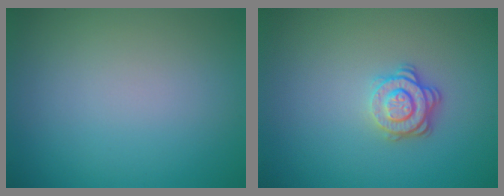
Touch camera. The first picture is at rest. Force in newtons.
{"total": 3.0, "press": 2.6, "slide": 1.5}